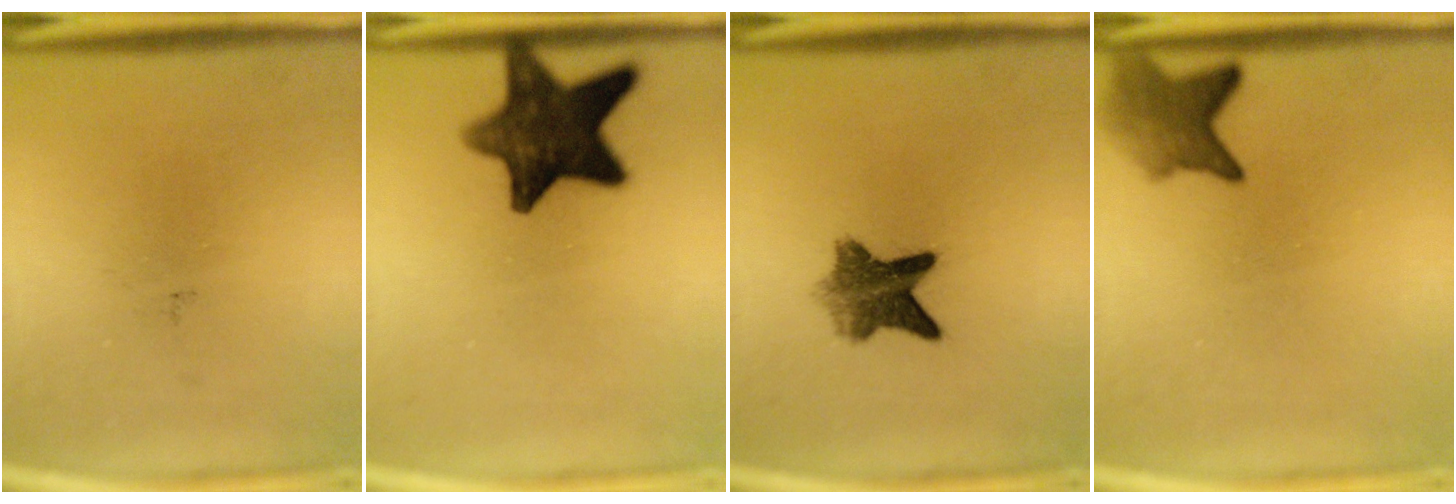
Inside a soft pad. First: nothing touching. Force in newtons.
{"total": 13.0}
{"total": 6.9}
{"total": 4.7}